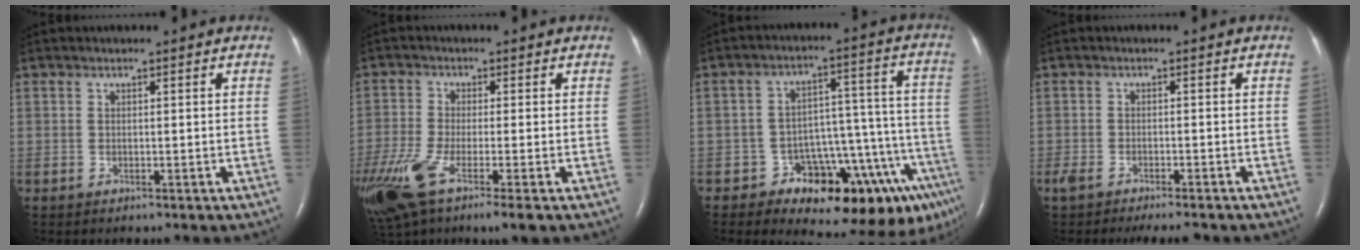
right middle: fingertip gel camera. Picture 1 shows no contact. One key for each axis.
{"total": 11.5, "fx": -6.0, "fy": 2.1, "fz": 9.6, "tx": -0.208, "ty": -0.032, "tz": -0.112}
{"total": 16.2, "fx": -9.6, "fy": 5.5, "fz": 11.8, "tx": -0.100, "ty": 0.061, "tz": -0.127}
{"total": 7.9, "fx": -6.5, "fy": 1.9, "fz": 4.0, "tx": -0.061, "ty": -0.005, "tz": -0.095}